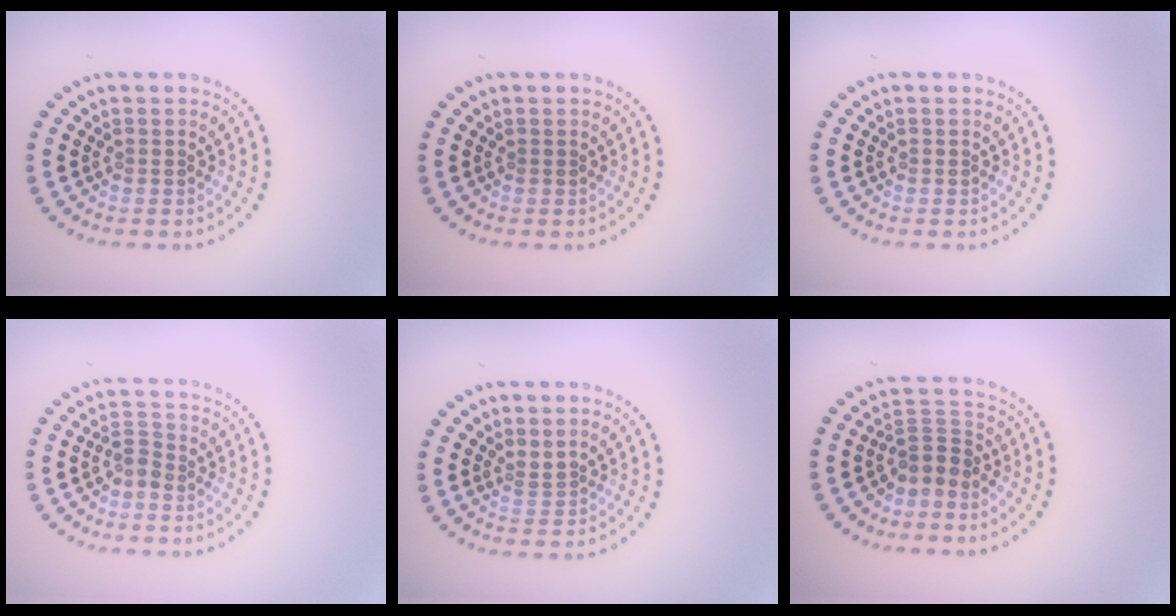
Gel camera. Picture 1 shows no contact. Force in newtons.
{"total": 0.0}
{"total": 0.0}
{"total": 1.4, "press": 1.2, "slide": 0.7}
{"total": 0.9, "press": 0.3, "slide": 0.9}
{"total": 2.5, "press": 1.9, "slide": 1.6}